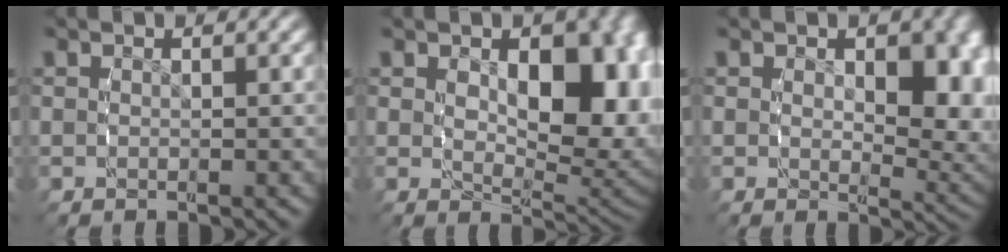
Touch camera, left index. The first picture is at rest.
{"total": 9.6, "force": [1.0, 5.5, 7.8], "torque": [-0.107, -0.029, 0.026]}
{"total": 5.6, "force": [0.9, 3.1, 4.6], "torque": [-0.063, -0.024, 0.021]}